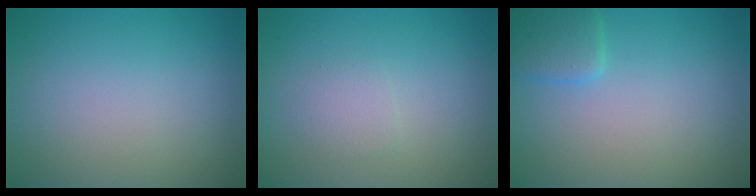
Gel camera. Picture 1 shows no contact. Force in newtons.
{"total": 1.2, "press": 1.2, "slide": 0.0}
{"total": 2.1, "press": 2.1, "slide": 0.1}